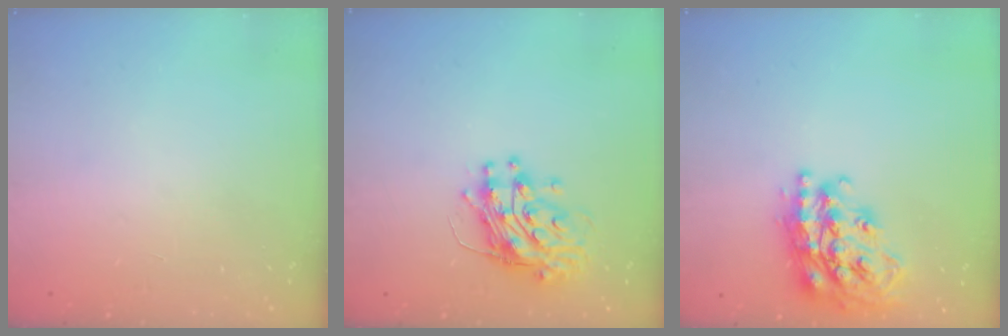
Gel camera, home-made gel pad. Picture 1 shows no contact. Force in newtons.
{"total": 12.0, "press": 11.9, "slide": 1.2}
{"total": 23.5, "press": 23.4, "slide": 2.0}